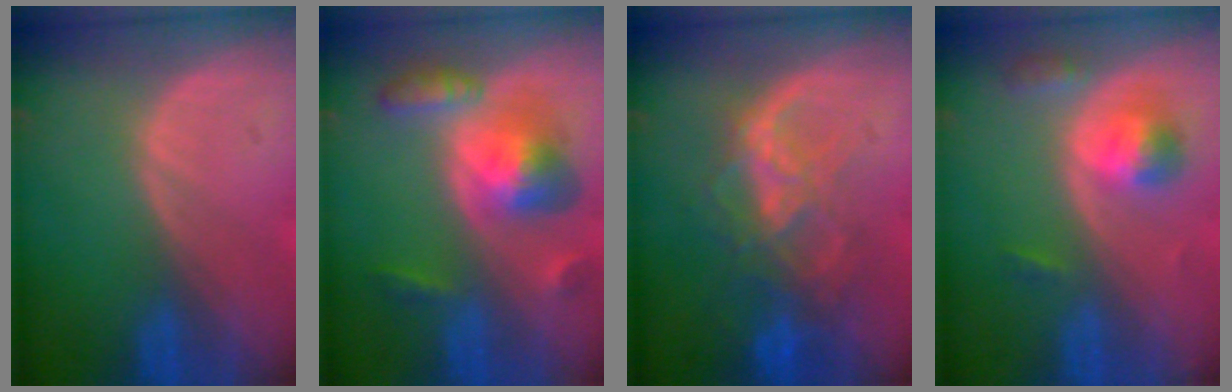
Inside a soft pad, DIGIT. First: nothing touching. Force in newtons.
{"total": 7.8, "press": 7.8, "slide": 0.5}
{"total": 8.8, "press": 7.5, "slide": 4.7}
{"total": 5.2, "press": 4.8, "slide": 2.1}